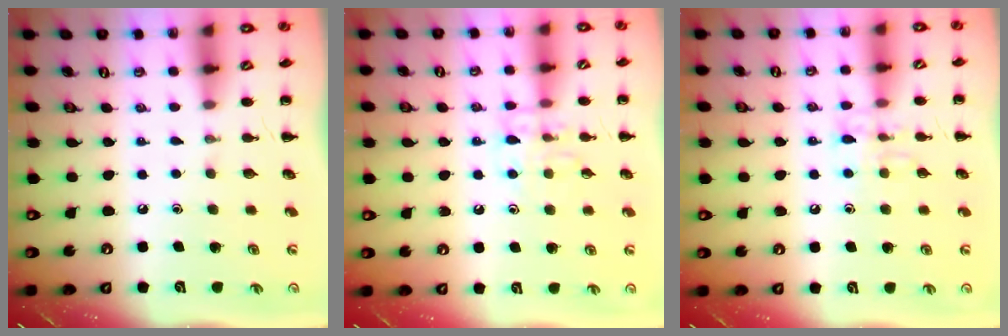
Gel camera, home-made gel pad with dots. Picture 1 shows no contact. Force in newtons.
{"total": 8.7, "press": 8.7, "slide": 0.4}
{"total": 7.4, "press": 7.3, "slide": 0.9}